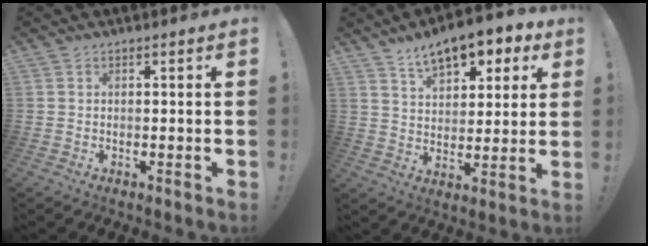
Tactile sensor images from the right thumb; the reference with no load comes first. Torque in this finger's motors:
{"motor_torque": [0.06, 0.31, 0.32, 0.23, 0.24]}